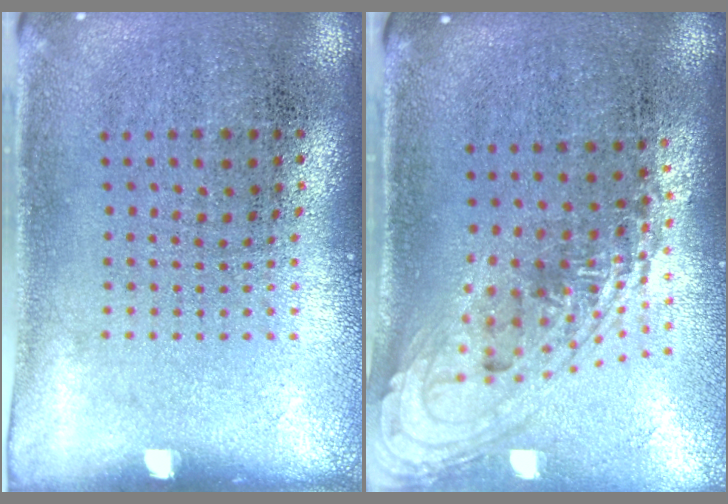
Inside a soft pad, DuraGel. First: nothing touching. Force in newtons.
{"total": 1.8, "press": 1.3, "slide": 1.2}